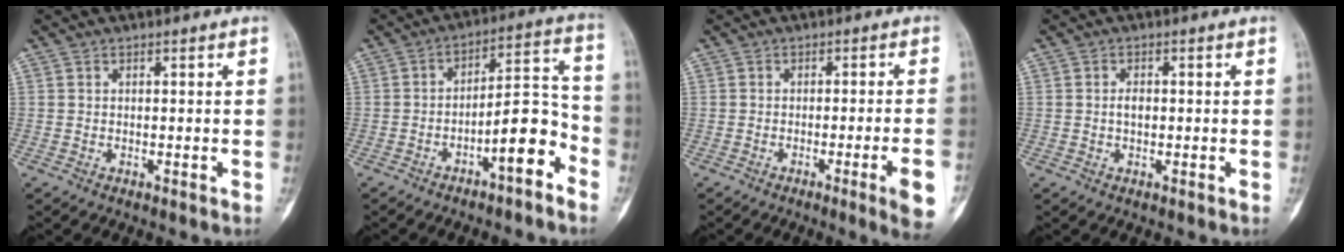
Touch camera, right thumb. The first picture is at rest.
{"total": 10.2, "force": [-5.4, 2.9, 8.2], "torque": [-0.121, 0.064, -0.082]}
{"total": 7.1, "force": [-2.8, 0.0, 6.5], "torque": [-0.092, 0.001, -0.036]}
{"total": 1.8, "force": [-0.1, 1.1, 1.4], "torque": [-0.024, 0.003, -0.004]}